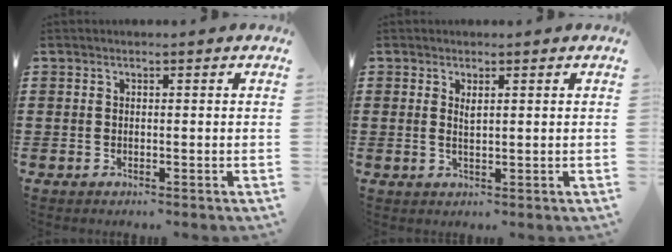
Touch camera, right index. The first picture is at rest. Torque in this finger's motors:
{"motor_torque": [-0.10, 0.30, 0.01, 0.00]}